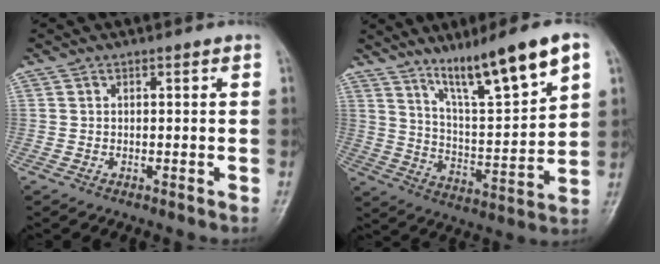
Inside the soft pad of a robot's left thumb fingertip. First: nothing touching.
{"total": 15.8, "force": [10.1, 2.0, 12.0], "torque": [-0.191, -0.053, 0.180]}